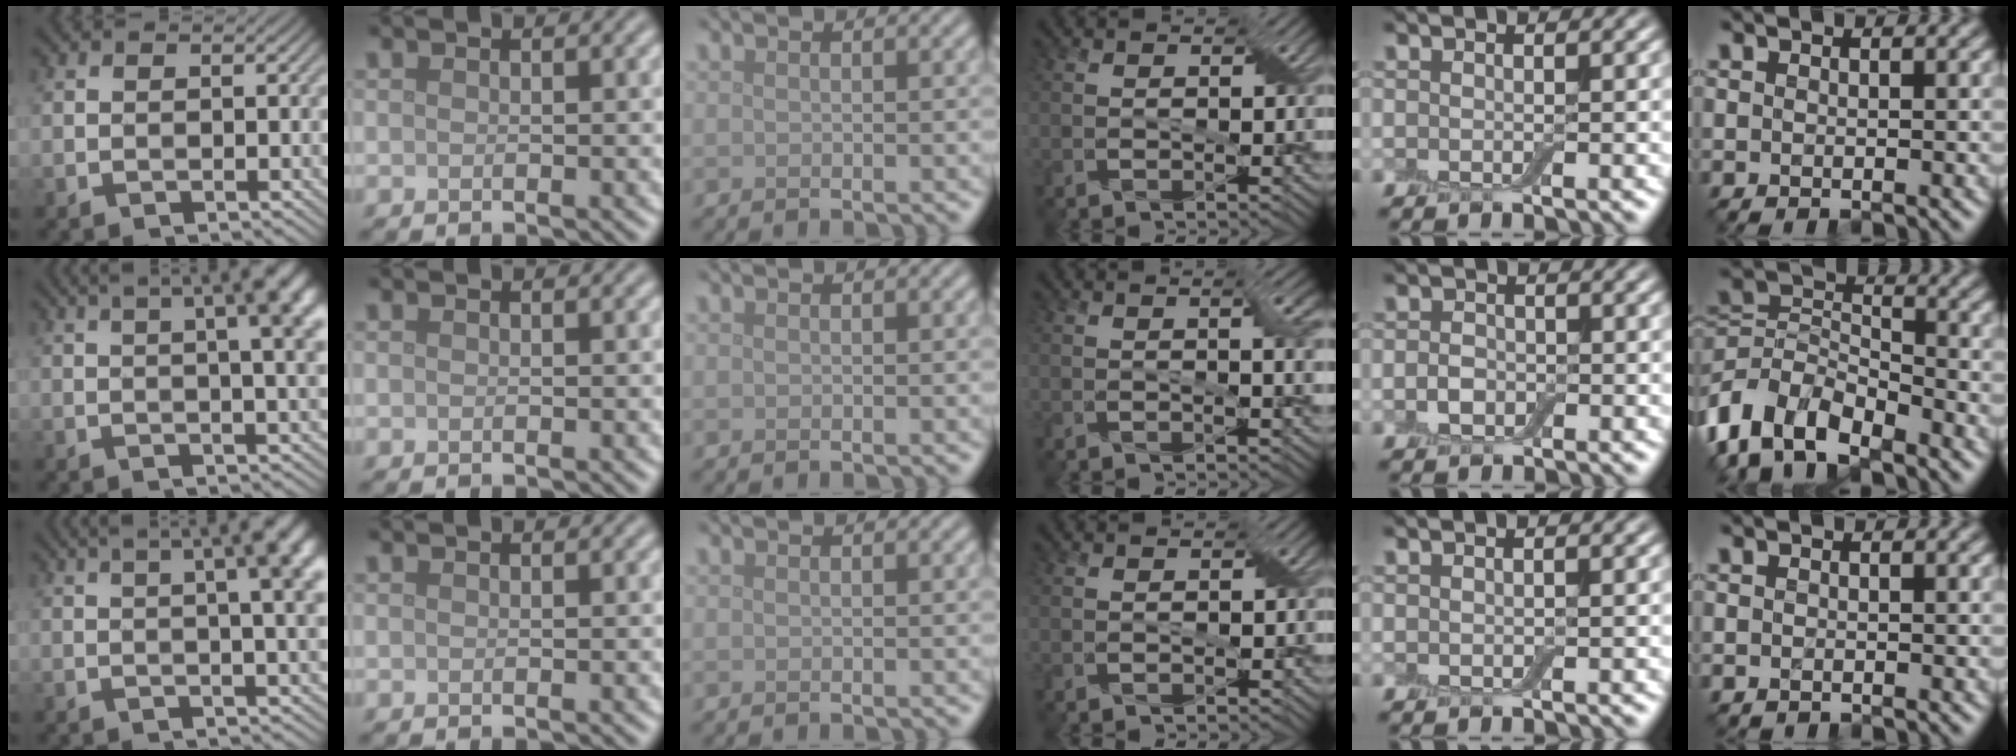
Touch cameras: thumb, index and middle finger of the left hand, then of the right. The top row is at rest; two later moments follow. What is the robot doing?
{"motion": "wrap", "object": "cling film"}